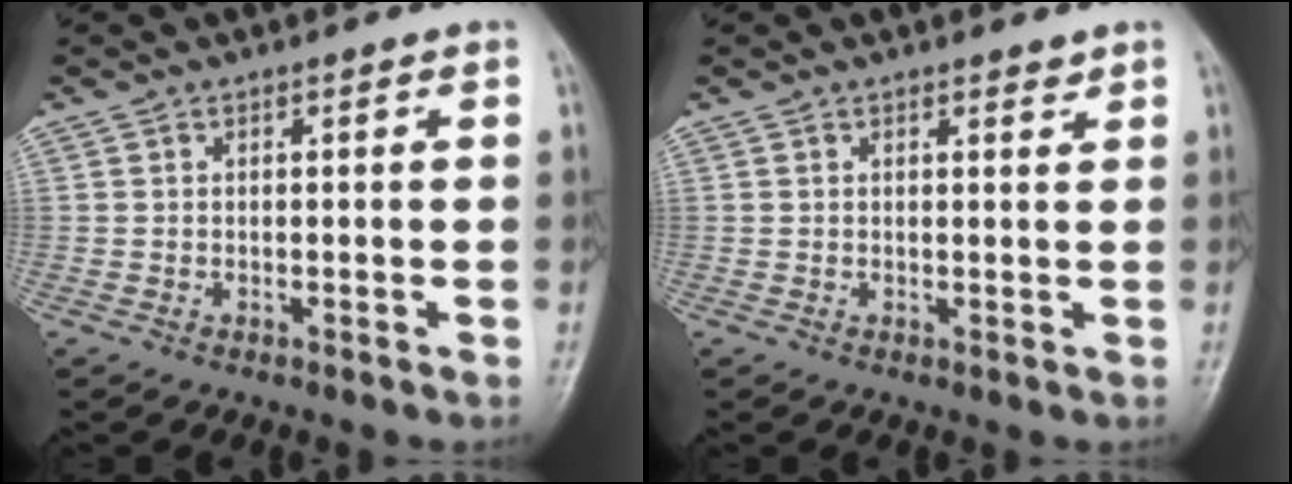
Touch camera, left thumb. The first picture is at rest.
{"total": 1.4, "force": [1.1, 0.5, 0.7], "torque": [-0.006, -0.007, 0.014]}